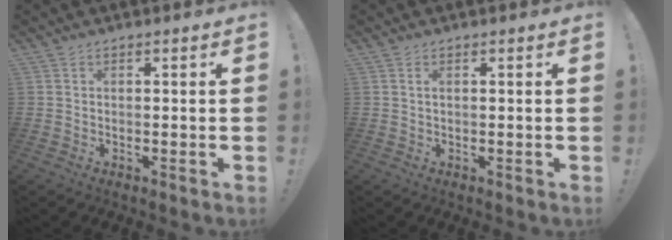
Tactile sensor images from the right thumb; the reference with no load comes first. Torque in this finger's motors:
{"motor_torque": [0.08, -0.05, 0.01, 0.26, 0.03]}